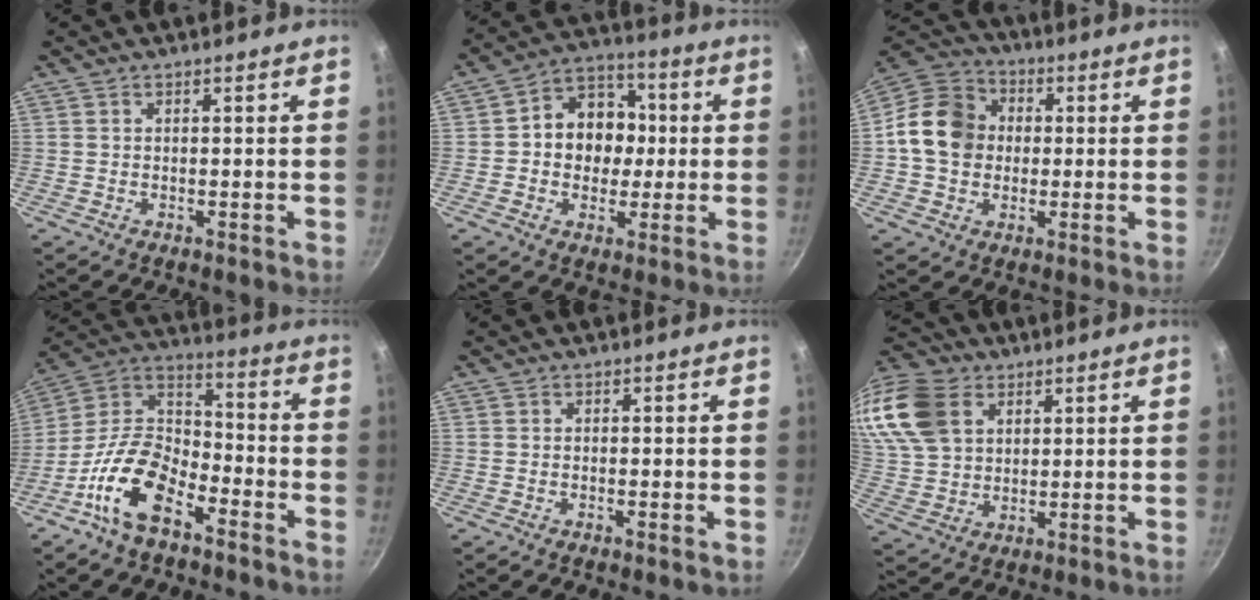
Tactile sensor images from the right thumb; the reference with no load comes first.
{"total": 12.0, "force": [0.3, 10.0, 6.6], "torque": [-0.053, 0.021, -0.012]}
{"total": 13.0, "force": [0.3, 11.1, 6.9], "torque": [-0.096, 0.025, -0.015]}
{"total": 15.5, "force": [-8.7, 7.9, 10.2], "torque": [-0.180, 0.076, -0.187]}
{"total": 0.8, "force": [-0.3, 0.1, 0.7], "torque": [-0.016, 0.000, -0.006]}
{"total": 18.3, "force": [7.3, 13.0, 10.6], "torque": [-0.223, 0.004, 0.145]}